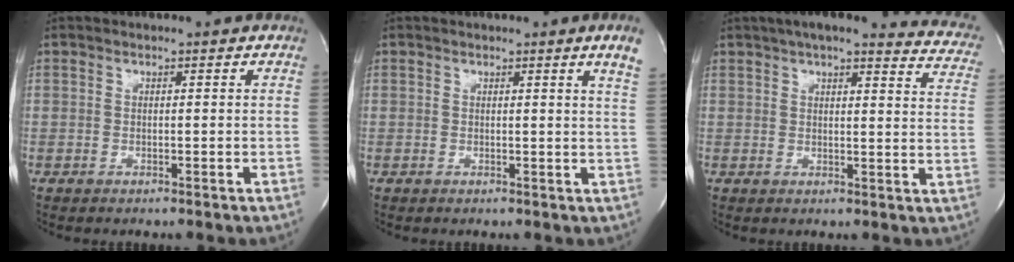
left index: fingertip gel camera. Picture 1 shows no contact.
{"total": 3.2, "force": [2.3, -1.0, 1.9], "torque": [-0.030, -0.018, 0.018]}
{"total": 18.7, "force": [16.5, 3.5, 8.1], "torque": [-0.094, -0.022, 0.175]}